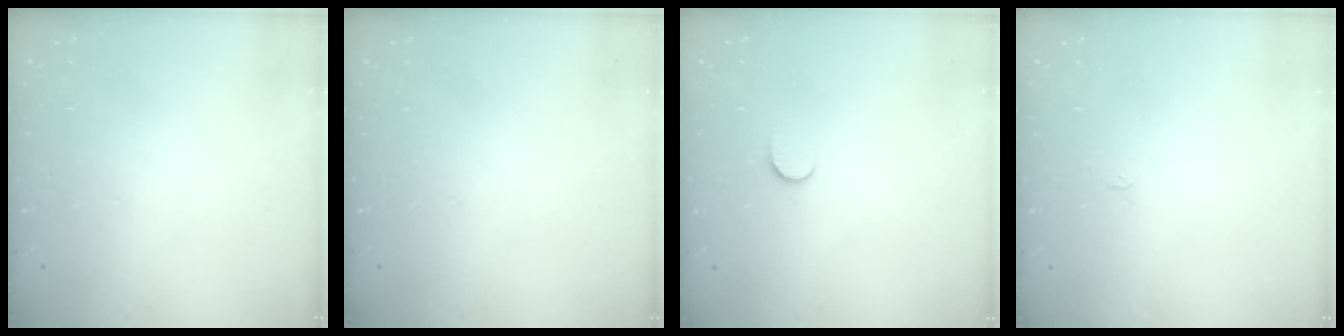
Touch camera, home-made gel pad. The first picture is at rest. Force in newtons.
{"total": 0.0}
{"total": 3.9, "press": 3.9, "slide": 0.5}
{"total": 2.4, "press": 2.4, "slide": 0.3}